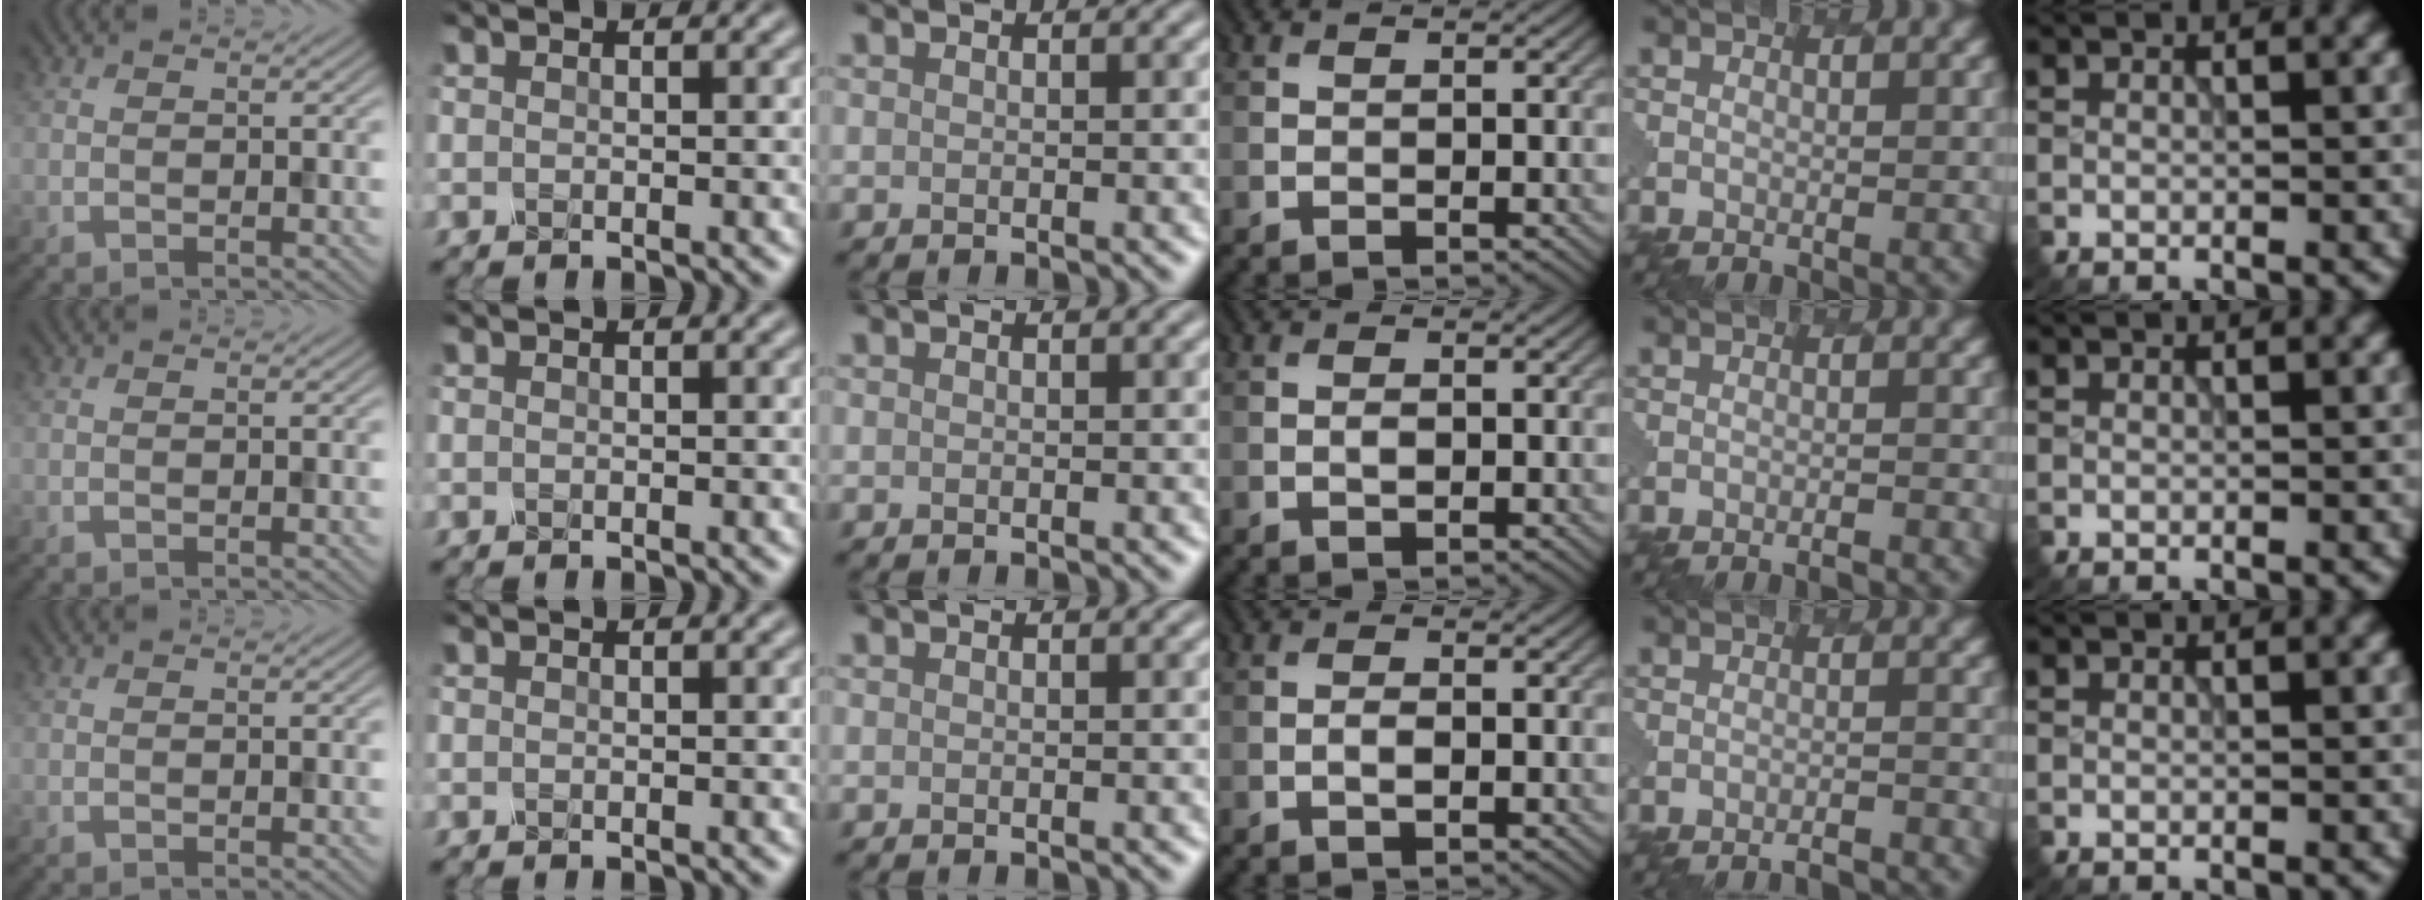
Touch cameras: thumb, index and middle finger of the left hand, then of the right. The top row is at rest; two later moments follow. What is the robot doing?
{"motion": "dispense", "object": "pipette"}